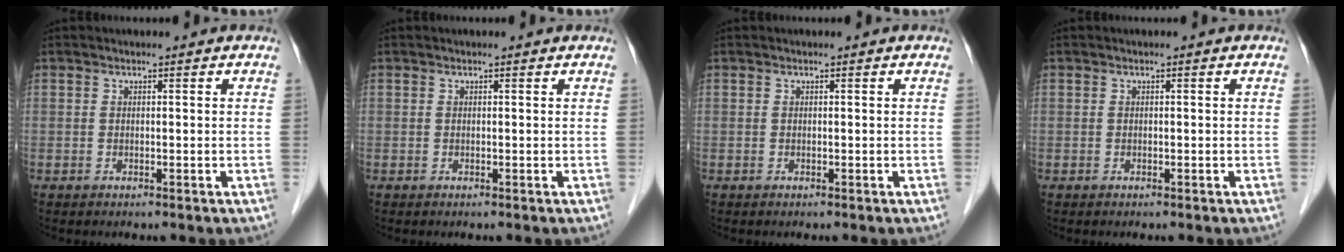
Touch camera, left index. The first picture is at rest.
{"total": 0.6, "force": [0.6, 0.0, 0.1], "torque": [-0.004, 0.000, 0.004]}
{"total": 0.0}
{"total": 0.0}